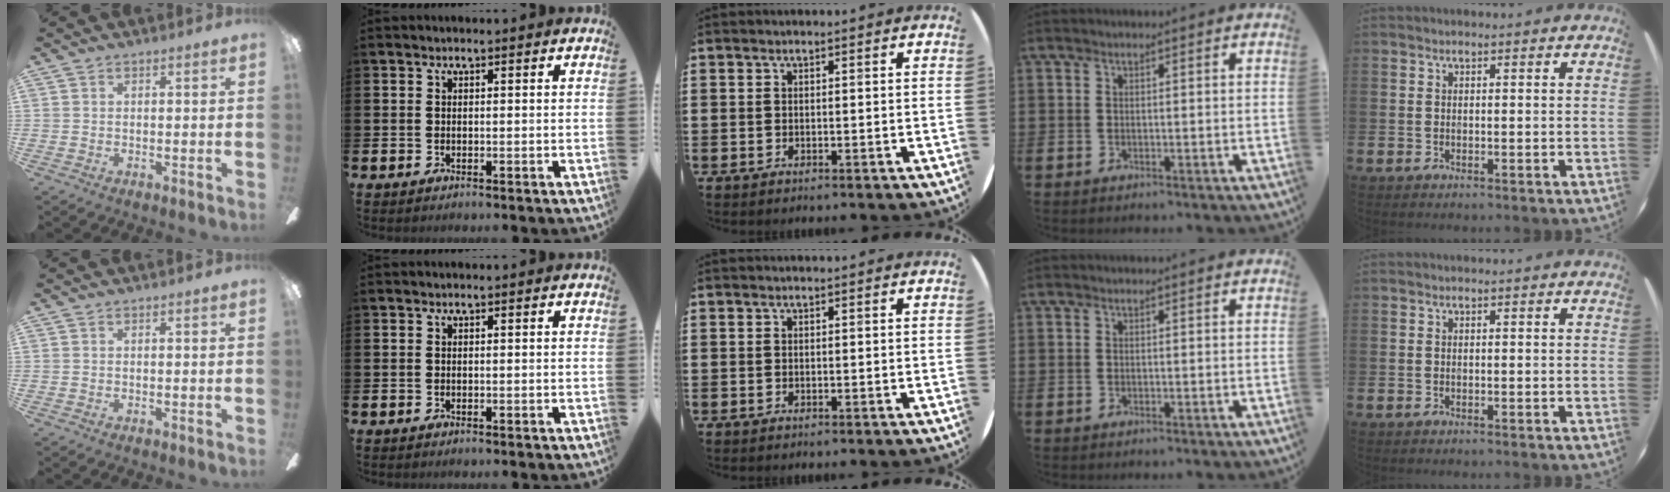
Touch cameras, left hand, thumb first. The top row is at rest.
{}